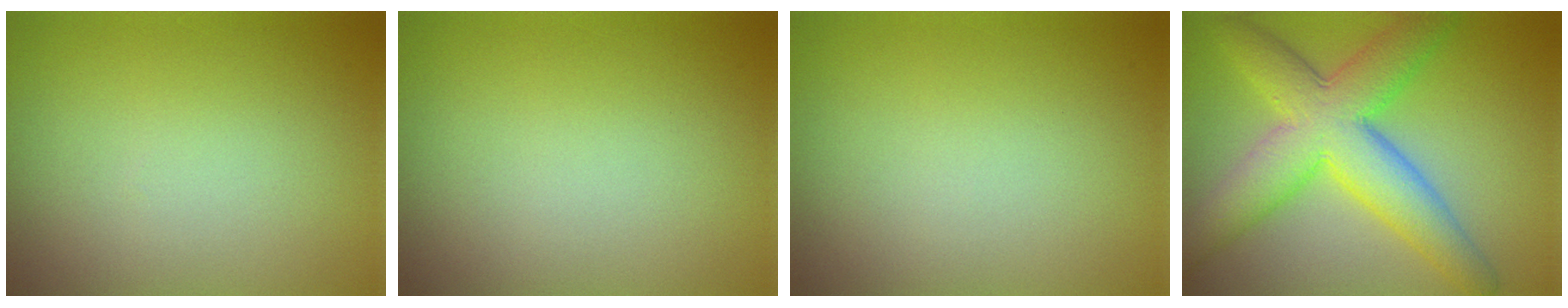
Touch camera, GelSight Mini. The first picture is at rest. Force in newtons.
{"total": 0.0}
{"total": 0.0}
{"total": 8.7, "press": 8.7, "slide": 0.2}